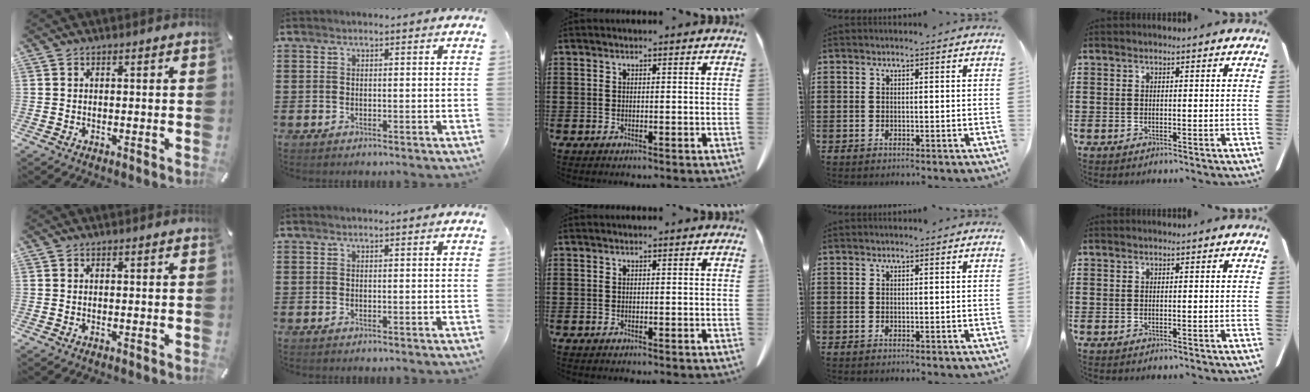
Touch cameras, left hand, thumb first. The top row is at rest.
{}